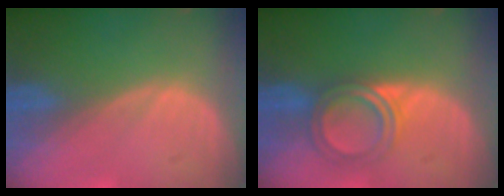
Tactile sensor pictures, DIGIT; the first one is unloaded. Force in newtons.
{"total": 4.8, "press": 4.6, "slide": 1.3}